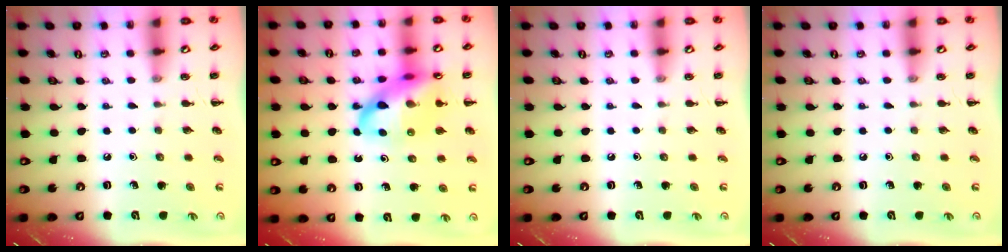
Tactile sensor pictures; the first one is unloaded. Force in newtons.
{"total": 17.9, "press": 17.5, "slide": 3.7}
{"total": 0.0}
{"total": 0.0}